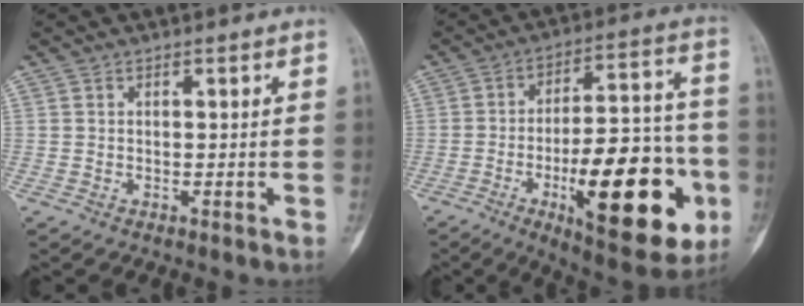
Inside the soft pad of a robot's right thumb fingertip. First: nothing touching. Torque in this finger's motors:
{"motor_torque": [0.36, 1.23, 1.51, -1.27, 0.19]}